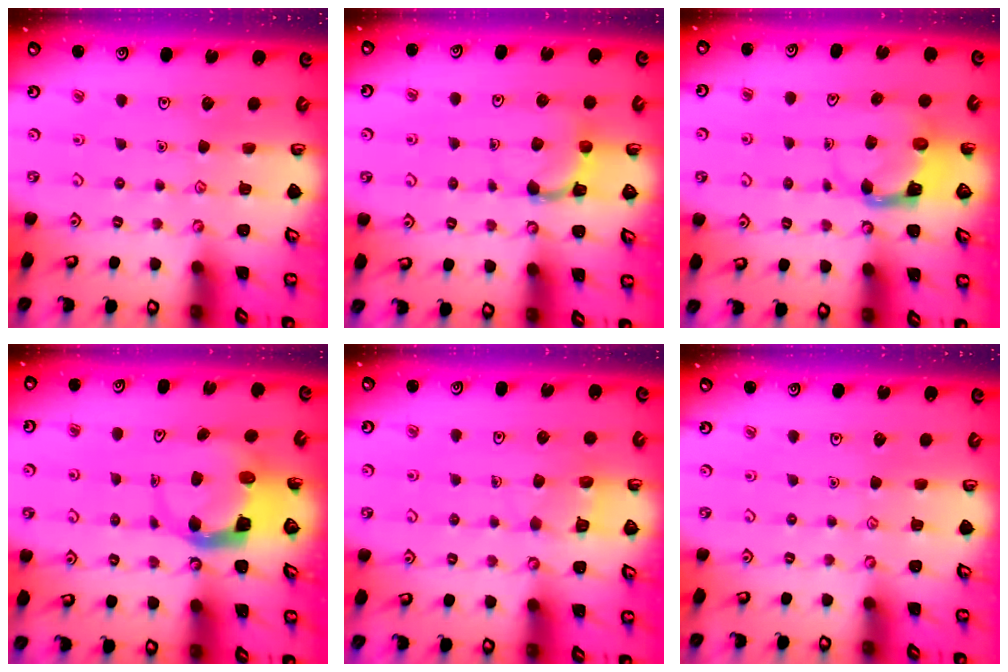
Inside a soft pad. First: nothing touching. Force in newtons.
{"total": 5.1, "press": 5.0, "slide": 0.9}
{"total": 3.9, "press": 3.9, "slide": 0.7}
{"total": 5.5, "press": 5.5, "slide": 0.9}
{"total": 5.1, "press": 5.1, "slide": 0.6}
{"total": 0.0}